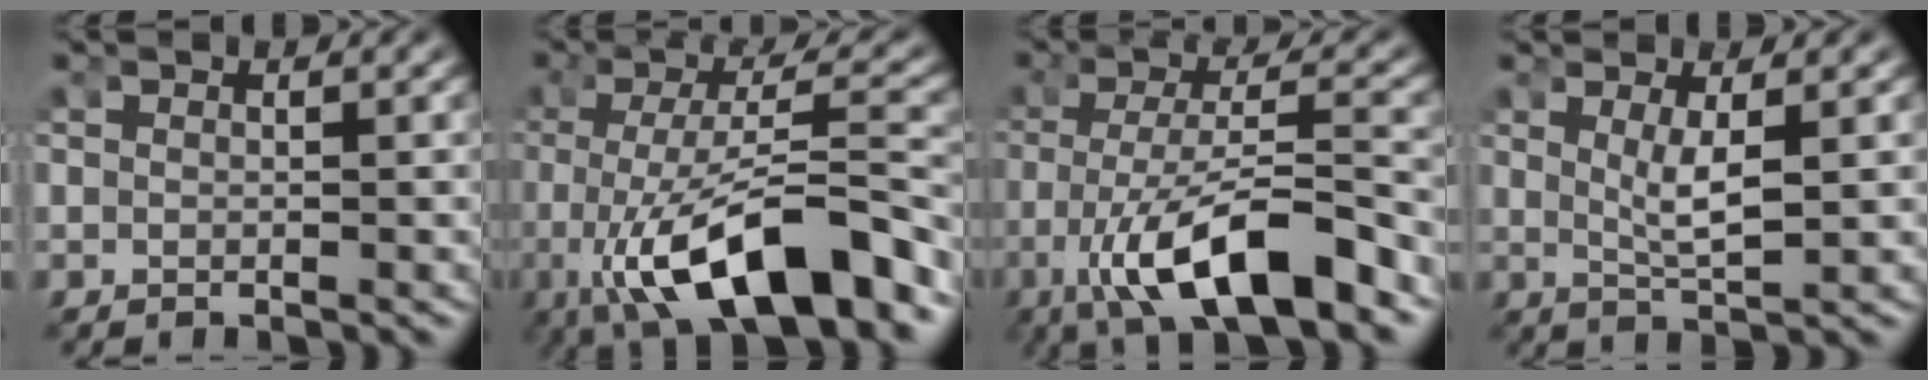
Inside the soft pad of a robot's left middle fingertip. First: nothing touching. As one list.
[{"total": 10.9, "force": [-4.2, 3.5, 9.4], "torque": [-0.176, -0.027, -0.046]}, {"total": 8.6, "force": [-3.8, 2.5, 7.3], "torque": [-0.136, -0.024, -0.046]}, {"total": 3.1, "force": [0.7, 0.1, 3.0], "torque": [-0.057, -0.017, 0.025]}]